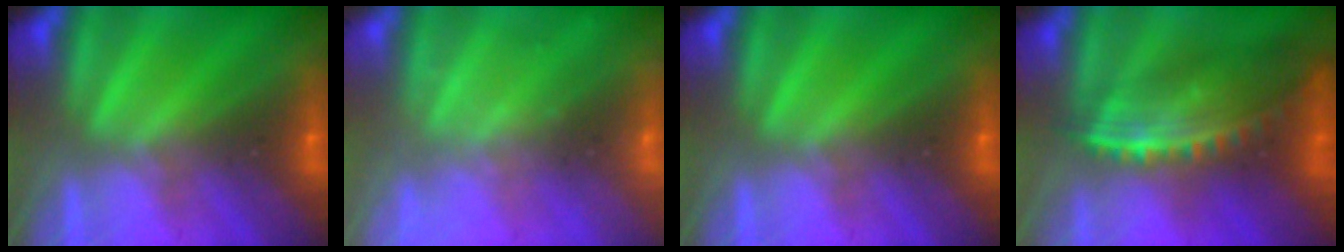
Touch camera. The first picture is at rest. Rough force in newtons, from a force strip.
{"total": 2.3}
{"total": 0.0}
{"total": 8.0}